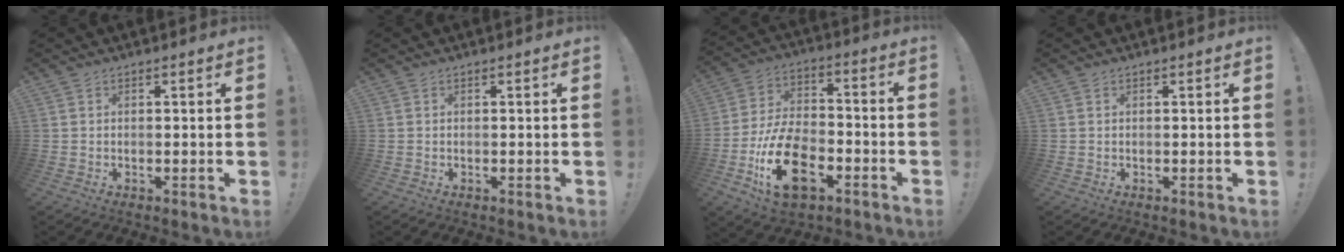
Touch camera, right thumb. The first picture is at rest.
{"total": 0.0}
{"total": 20.4, "force": [-8.4, 12.0, 14.2], "torque": [-0.261, 0.055, -0.133]}
{"total": 0.0}